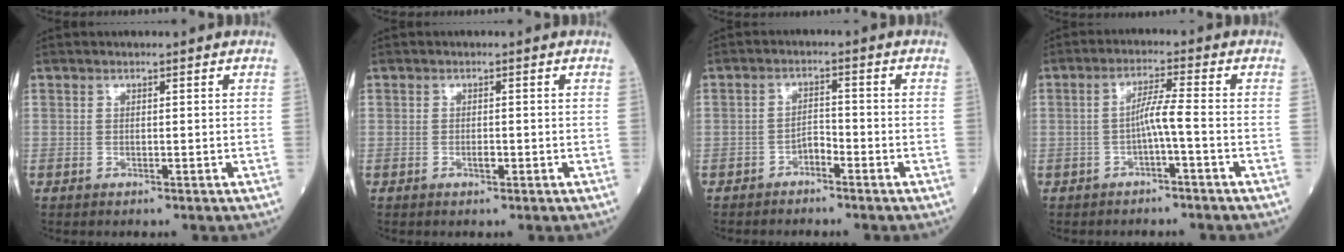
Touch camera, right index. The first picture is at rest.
{"total": 1.4, "force": [-0.5, 0.7, 1.1], "torque": [-0.024, 0.000, -0.006]}
{"total": 2.9, "force": [-2.1, 1.4, 1.5], "torque": [-0.036, 0.005, -0.037]}
{"total": 4.2, "force": [-1.2, 0.1, 4.0], "torque": [-0.082, 0.010, -0.019]}